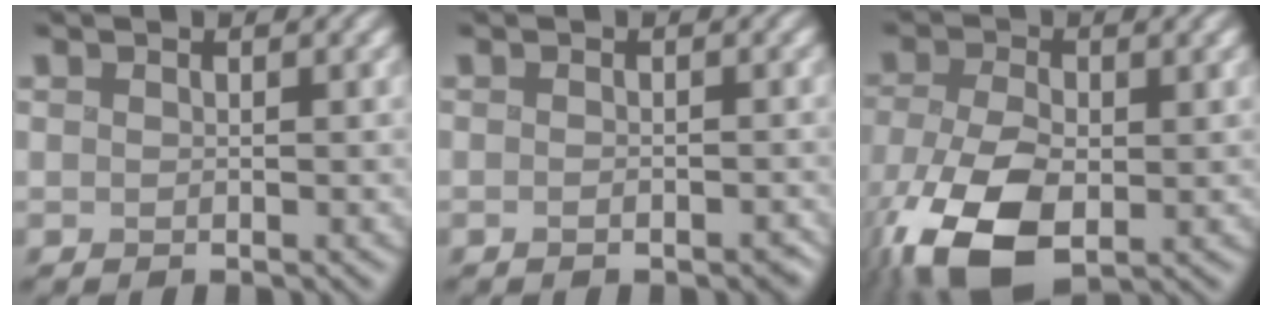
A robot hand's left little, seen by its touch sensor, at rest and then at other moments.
{"total": 0.9, "force": [-0.5, 0.5, 0.5], "torque": [-0.003, -0.003, -0.006]}
{"total": 10.3, "force": [-3.6, 5.9, 7.6], "torque": [-0.181, -0.023, -0.068]}